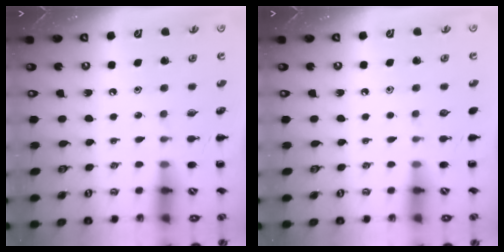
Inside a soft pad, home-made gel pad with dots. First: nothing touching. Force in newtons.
{"total": 0.0}